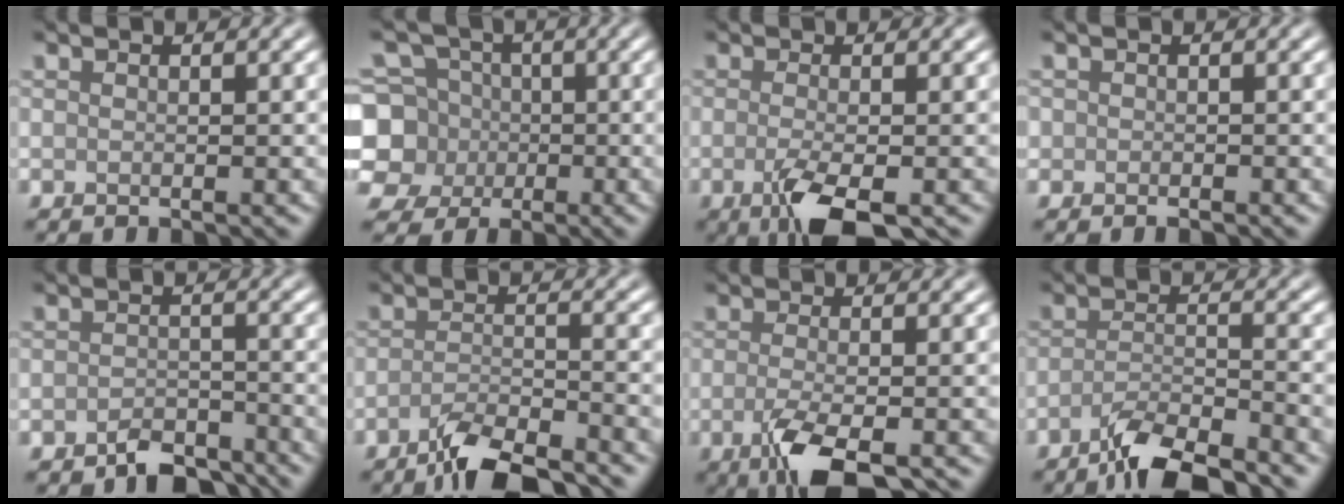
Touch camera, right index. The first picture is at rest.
{"total": 7.8, "force": [-1.4, 7.1, 2.8], "torque": [-0.064, 0.013, -0.055]}
{"total": 4.9, "force": [-1.9, 1.5, 4.3], "torque": [-0.080, -0.011, -0.039]}
{"total": 0.7, "force": [-0.3, 0.6, 0.2], "torque": [0.002, -0.006, -0.008]}
{"total": 3.7, "force": [-2.9, 1.7, 1.5], "torque": [-0.021, 0.000, -0.054]}
{"total": 5.1, "force": [-4.1, 1.0, 2.9], "torque": [-0.051, -0.003, -0.081]}
{"total": 5.7, "force": [-2.5, 1.9, 4.8], "torque": [-0.086, -0.010, -0.049]}
{"total": 5.3, "force": [-4.1, 0.9, 3.1], "torque": [-0.052, -0.002, -0.083]}